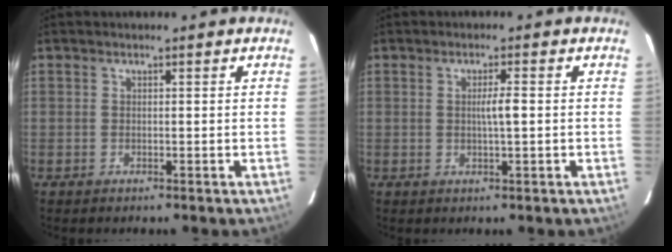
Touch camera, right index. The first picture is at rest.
{"total": 2.3, "force": [0.0, -0.1, 2.3], "torque": [-0.042, 0.000, 0.000]}